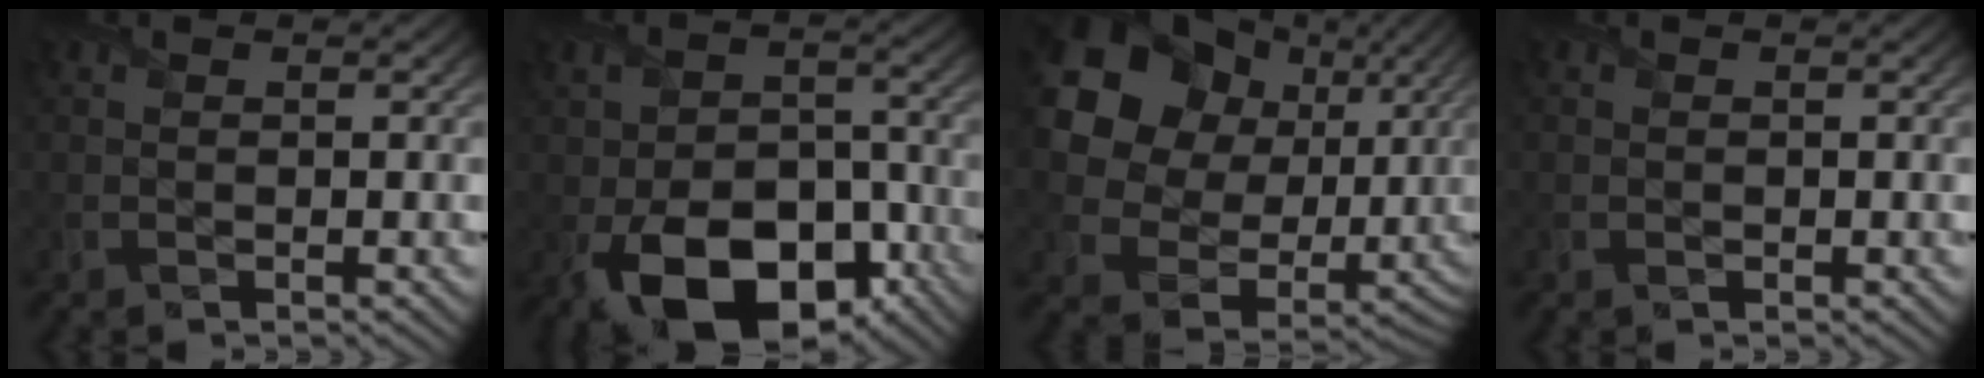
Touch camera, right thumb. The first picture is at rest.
{"total": 14.8, "force": [-6.8, 8.7, 9.9], "torque": [-0.181, -0.039, -0.106]}
{"total": 17.8, "force": [6.2, 14.7, 7.9], "torque": [-0.237, 0.034, 0.128]}
{"total": 0.0}